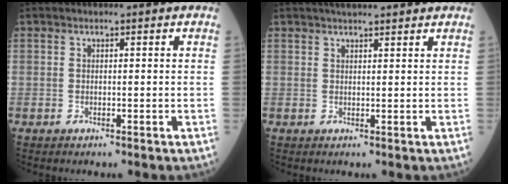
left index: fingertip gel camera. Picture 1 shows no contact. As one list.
[{"total": 5.8, "force": [5.0, 0.8, 2.8], "torque": [-0.036, 0.028, 0.071]}]